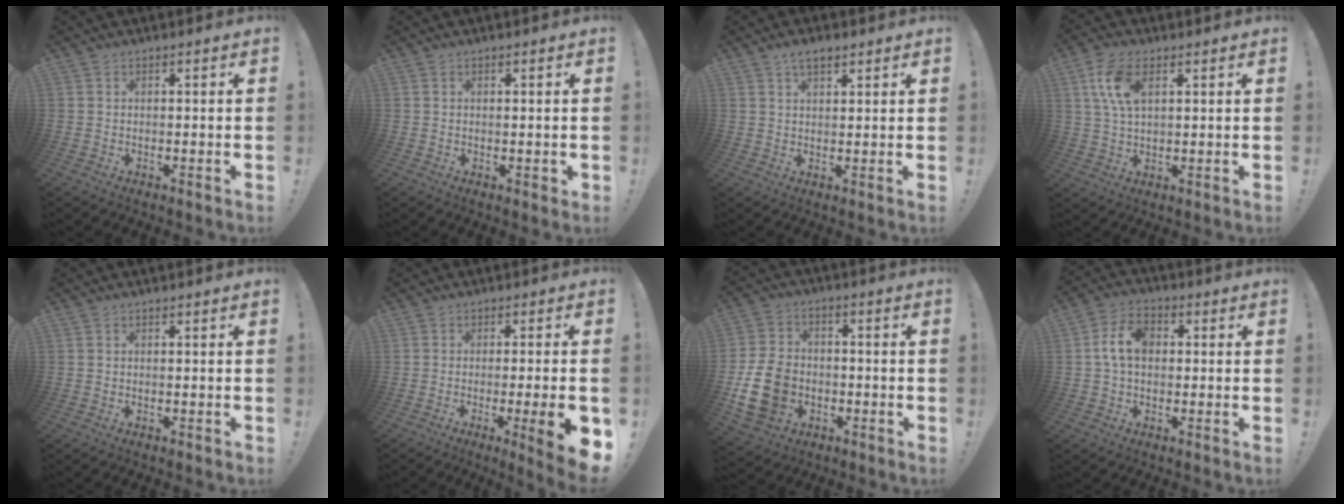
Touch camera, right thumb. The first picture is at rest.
{"total": 0.9, "force": [0.5, 0.3, 0.7], "torque": [-0.006, -0.002, 0.007]}
{"total": 4.3, "force": [2.7, 2.1, 2.6], "torque": [-0.044, -0.008, 0.050]}
{"total": 9.3, "force": [3.5, 5.0, 7.0], "torque": [-0.135, -0.002, 0.063]}
{"total": 0.0}
{"total": 11.1, "force": [-3.0, 0.7, 10.7], "torque": [-0.138, -0.002, -0.037]}
{"total": 14.6, "force": [-3.9, 11.2, 8.5], "torque": [-0.156, 0.032, -0.065]}
{"total": 8.6, "force": [0.7, 5.9, 6.2], "torque": [-0.115, 0.013, 0.014]}